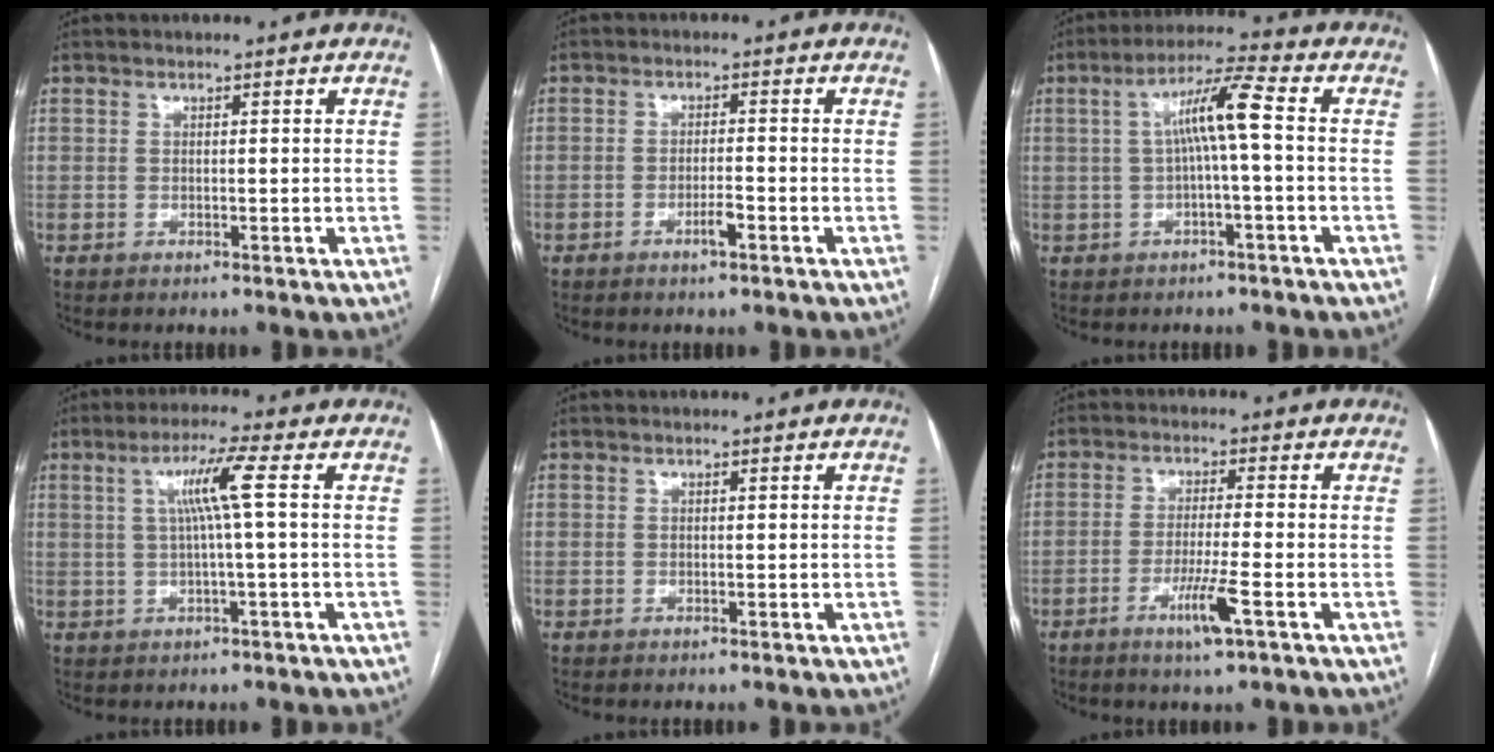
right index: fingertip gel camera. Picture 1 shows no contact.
{"total": 2.5, "force": [-1.4, 0.3, 2.1], "torque": [-0.036, 0.000, -0.023]}
{"total": 7.2, "force": [0.3, -0.2, 7.1], "torque": [-0.126, 0.023, 0.004]}
{"total": 5.9, "force": [1.1, -1.0, 5.7], "torque": [-0.105, 0.010, 0.024]}
{"total": 0.0}
{"total": 5.7, "force": [-2.6, -0.3, 5.1], "torque": [-0.096, -0.012, -0.049]}